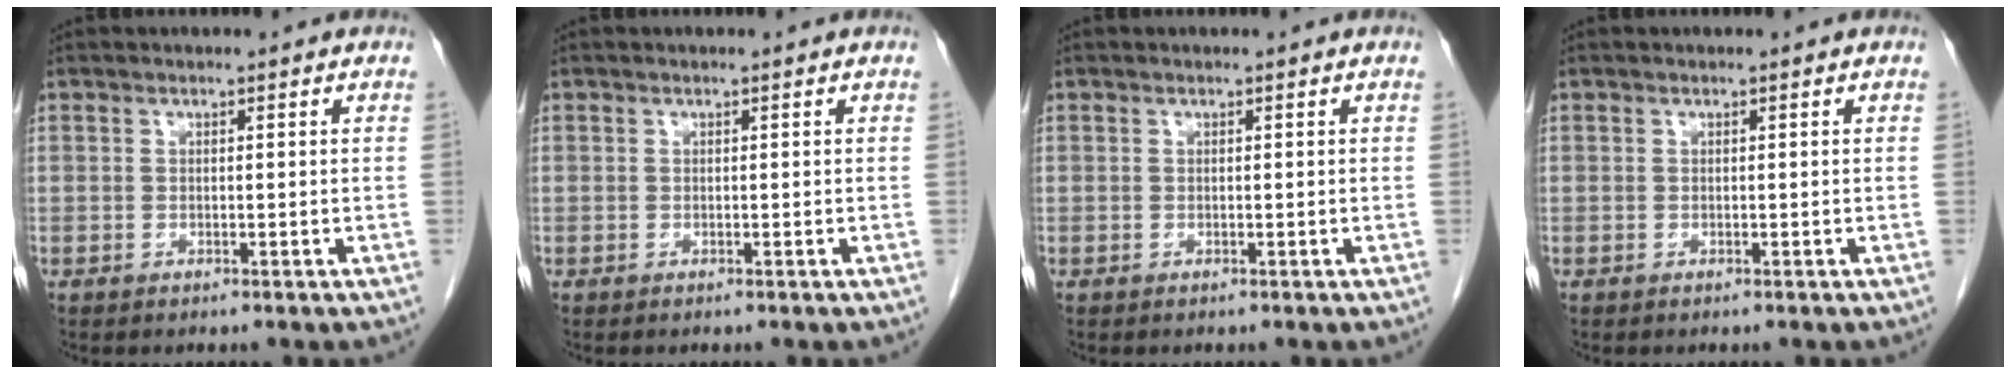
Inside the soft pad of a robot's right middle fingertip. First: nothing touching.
{"total": 0.0}
{"total": 0.0}
{"total": 0.0}